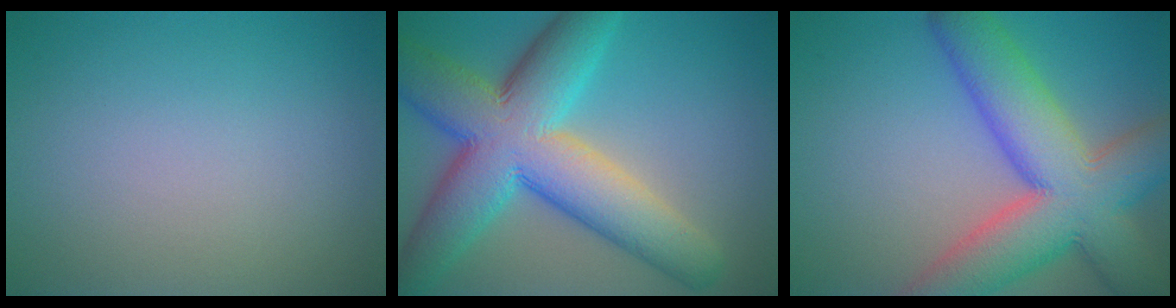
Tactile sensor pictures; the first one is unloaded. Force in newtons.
{"total": 12.3, "press": 12.3, "slide": 0.5}
{"total": 11.8, "press": 11.8, "slide": 0.9}